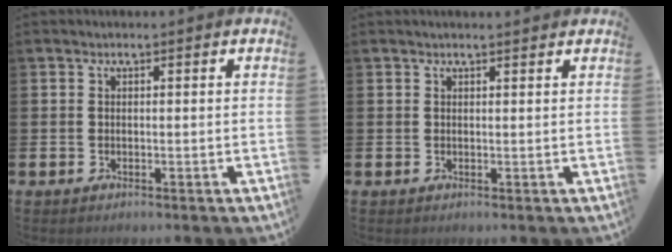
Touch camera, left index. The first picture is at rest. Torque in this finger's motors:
{"motor_torque": [0.30, -0.55, 0.15, -0.01]}